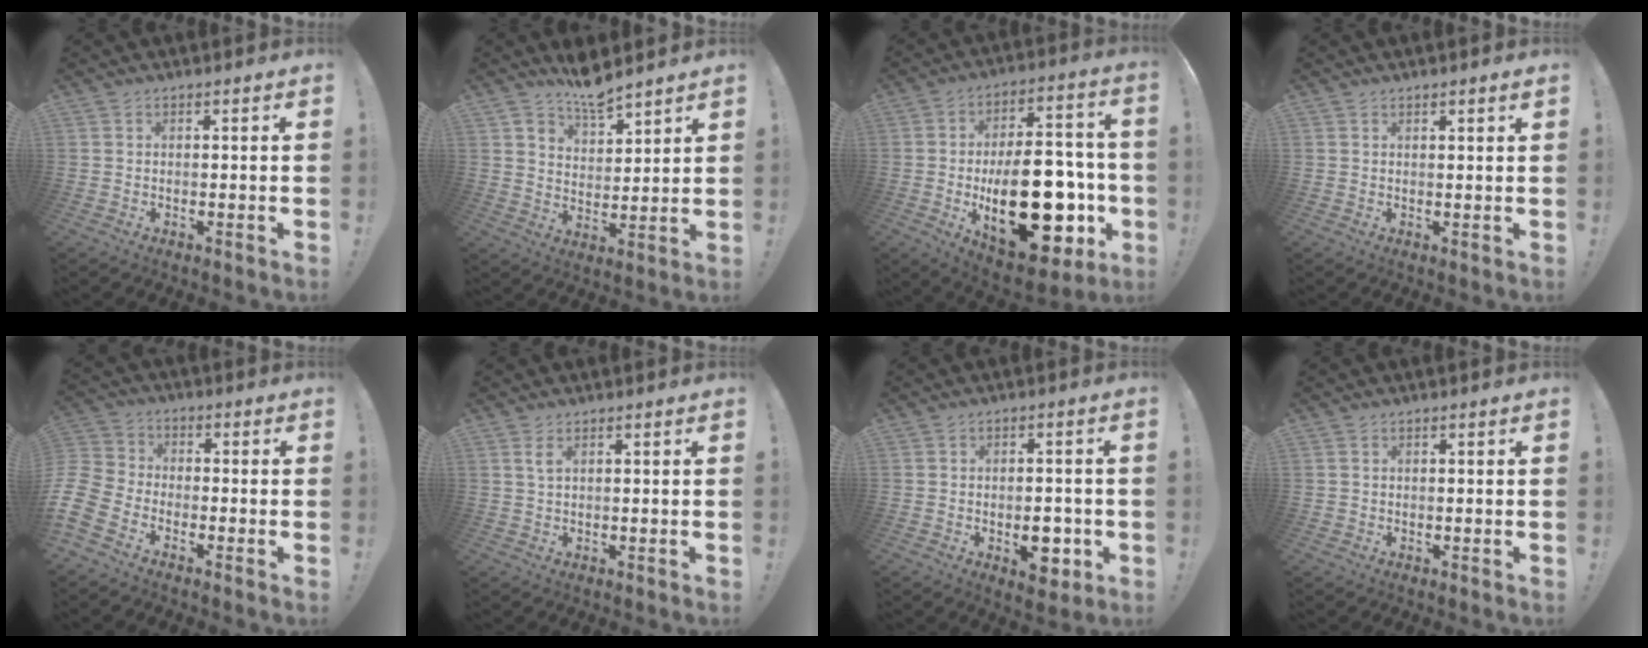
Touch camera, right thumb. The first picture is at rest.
{"total": 8.3, "force": [7.1, 3.2, 2.6], "torque": [-0.046, -0.050, 0.133]}
{"total": 28.7, "force": [-5.8, 14.8, 23.8], "torque": [-0.379, 0.033, -0.071]}
{"total": 1.2, "force": [0.9, 0.0, 0.8], "torque": [-0.010, -0.002, 0.015]}
{"total": 9.6, "force": [-6.3, 6.0, 4.1], "torque": [-0.106, 0.033, -0.118]}
{"total": 1.8, "force": [0.8, 0.4, 1.6], "torque": [-0.028, -0.001, 0.012]}
{"total": 8.1, "force": [-2.8, 5.0, 5.7], "torque": [-0.066, 0.015, -0.037]}
{"total": 0.6, "force": [-0.1, 0.6, 0.0], "torque": [0.000, 0.002, -0.002]}